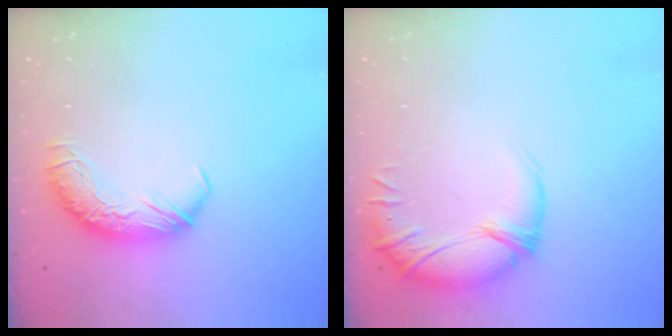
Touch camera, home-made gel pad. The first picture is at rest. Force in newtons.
{"total": 3.0, "press": 1.5, "slide": 2.6}